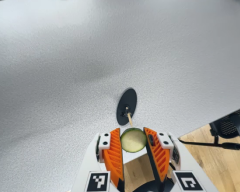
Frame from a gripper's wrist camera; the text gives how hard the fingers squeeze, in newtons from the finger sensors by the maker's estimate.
{"total": 9.0, "left": 8.9, "right": 9.1}